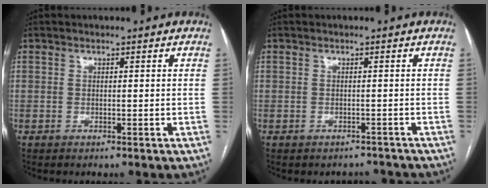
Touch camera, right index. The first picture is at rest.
{"total": 2.4, "force": [-2.1, 1.2, -0.5], "torque": [0.008, 0.006, -0.029]}